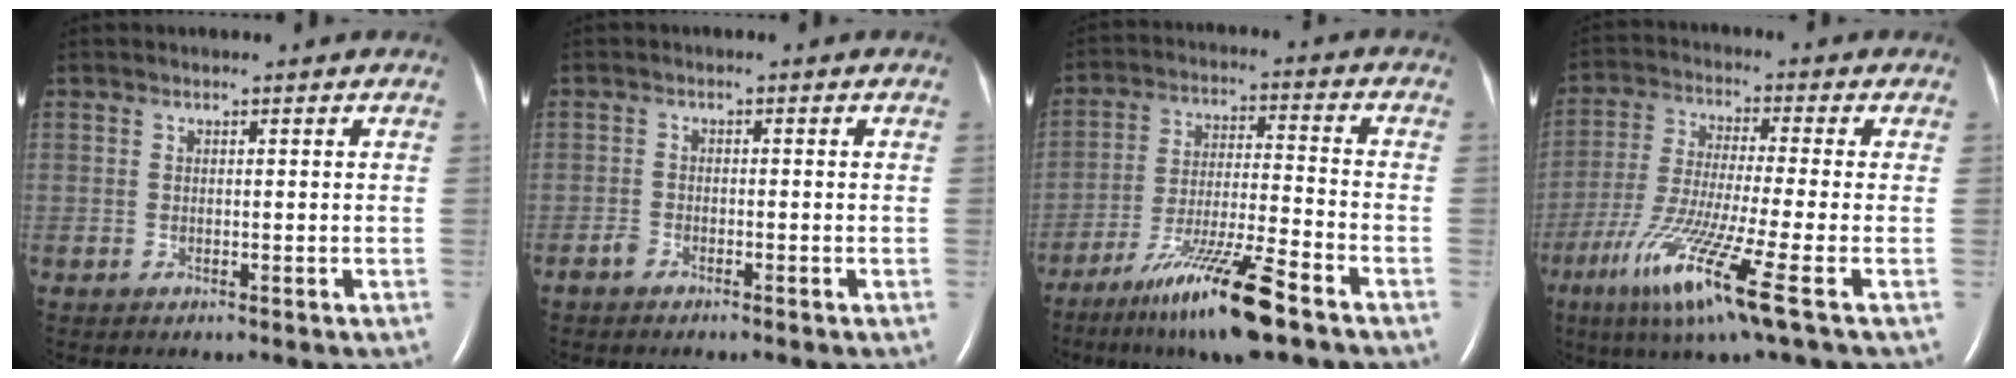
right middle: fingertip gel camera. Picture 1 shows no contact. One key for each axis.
{"total": 1.7, "fx": -1.4, "fy": 0.5, "fz": 0.8, "tx": -0.021, "ty": -0.001, "tz": -0.024}
{"total": 13.0, "fx": -8.6, "fy": 0.1, "fz": 9.6, "tx": -0.183, "ty": -0.032, "tz": -0.153}
{"total": 13.4, "fx": -6.3, "fy": -0.7, "fz": 11.8, "tx": -0.242, "ty": -0.037, "tz": -0.118}